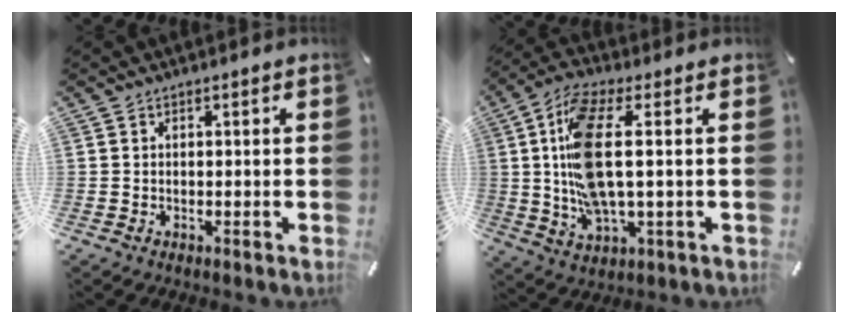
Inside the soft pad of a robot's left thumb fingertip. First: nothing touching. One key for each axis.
{"total": 14.5, "fx": 1.6, "fy": 5.1, "fz": 13.4, "tx": -0.293, "ty": -0.015, "tz": 0.022}